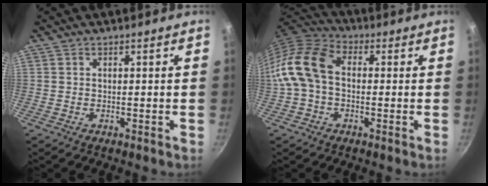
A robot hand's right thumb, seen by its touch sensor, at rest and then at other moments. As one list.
[{"total": 12.4, "force": [0.0, 8.6, 8.9], "torque": [-0.160, 0.034, -0.020]}]